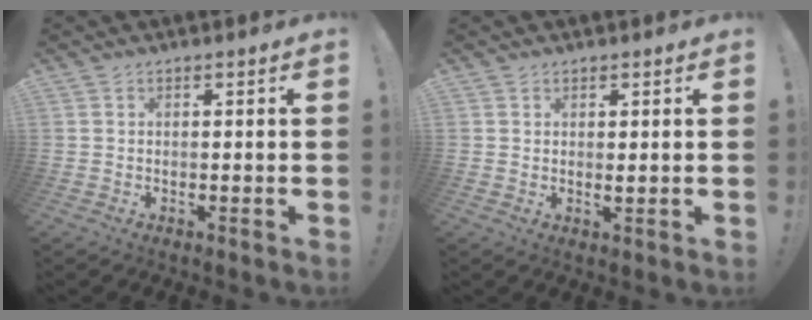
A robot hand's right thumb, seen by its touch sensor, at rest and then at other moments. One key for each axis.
{"total": 1.1, "fx": 0.8, "fy": 0.5, "fz": 0.6, "tx": 0.000, "ty": -0.006, "tz": 0.011}